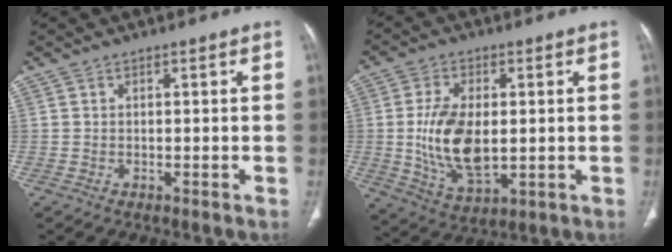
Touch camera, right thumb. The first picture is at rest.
{"total": 13.3, "force": [0.0, 7.3, 11.1], "torque": [-0.207, -0.013, 0.010]}